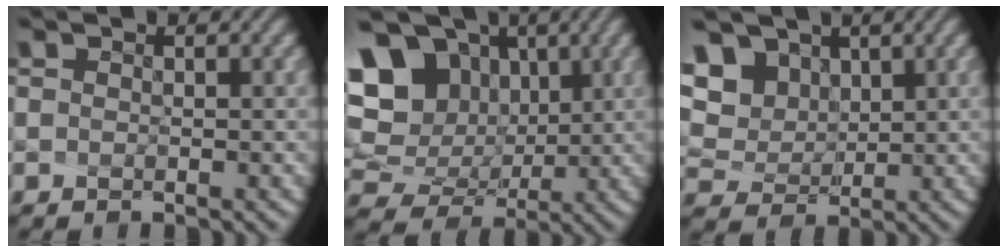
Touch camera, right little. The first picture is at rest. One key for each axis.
{"total": 14.0, "fx": 4.2, "fy": 11.2, "fz": 7.2, "tx": -0.186, "ty": 0.003, "tz": 0.102}
{"total": 9.2, "fx": 4.7, "fy": 6.6, "fz": 4.3, "tx": -0.127, "ty": 0.004, "tz": 0.116}